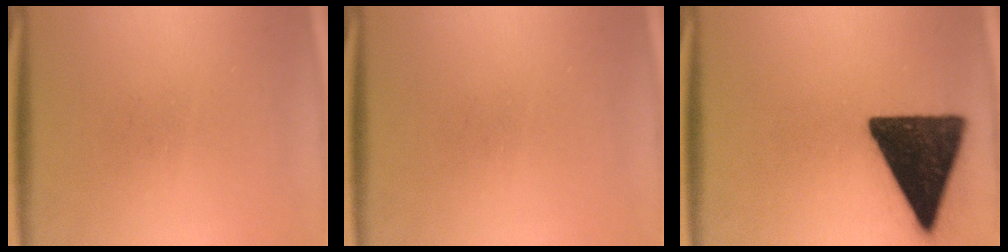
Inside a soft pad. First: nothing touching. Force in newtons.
{"total": 0.0}
{"total": 17.0}